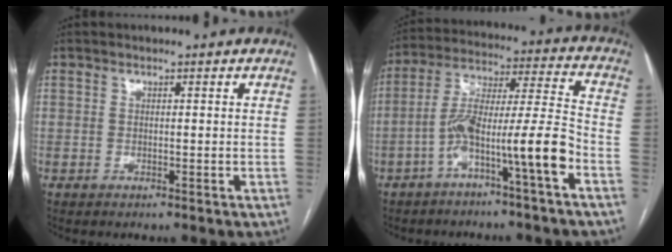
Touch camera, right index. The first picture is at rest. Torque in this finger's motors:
{"motor_torque": [1.58, -0.55, 0.64, 0.21]}